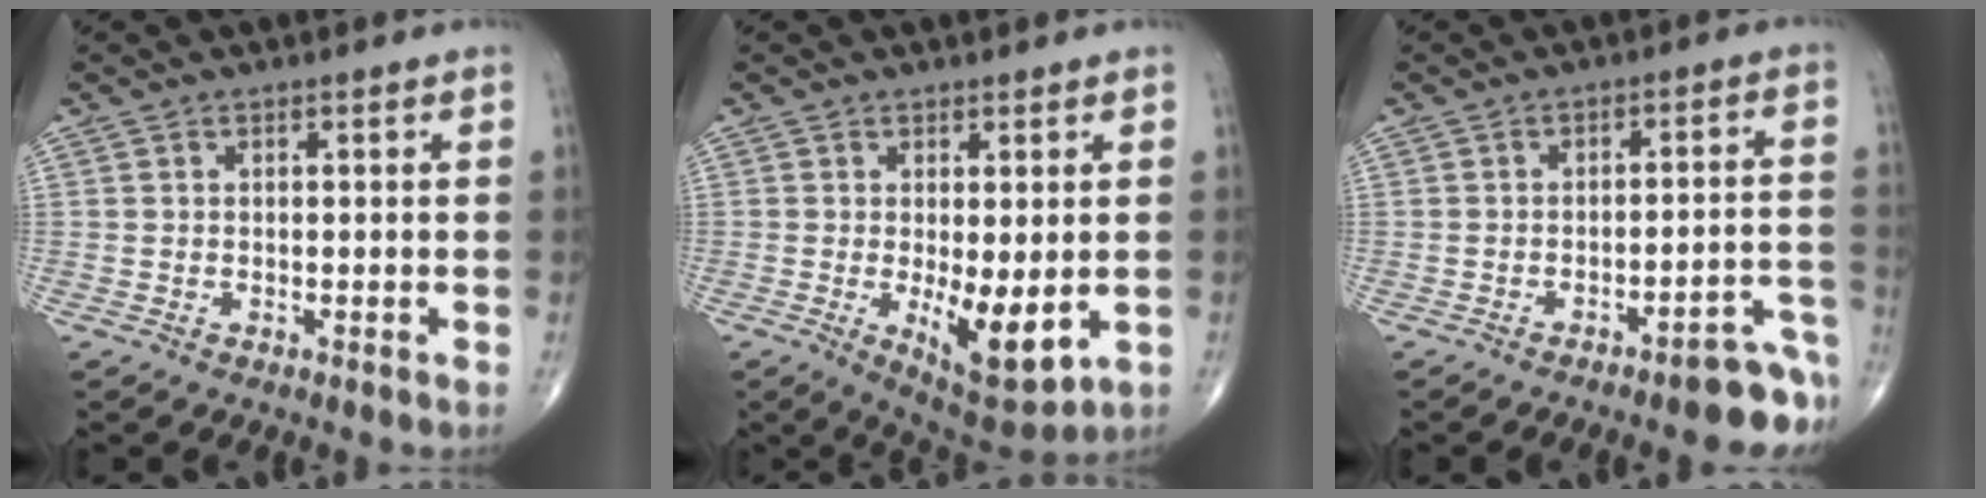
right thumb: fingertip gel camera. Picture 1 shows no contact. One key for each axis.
{"total": 9.5, "fx": -1.5, "fy": 3.6, "fz": 8.7, "tx": -0.124, "ty": -0.028, "tz": -0.010}
{"total": 8.4, "fx": -6.4, "fy": 1.9, "fz": 5.1, "tx": -0.038, "ty": 0.064, "tz": -0.081}